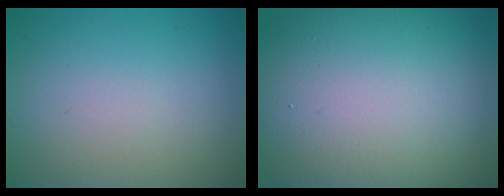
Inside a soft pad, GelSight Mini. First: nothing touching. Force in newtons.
{"total": 17.8, "press": 17.8, "slide": 0.6}